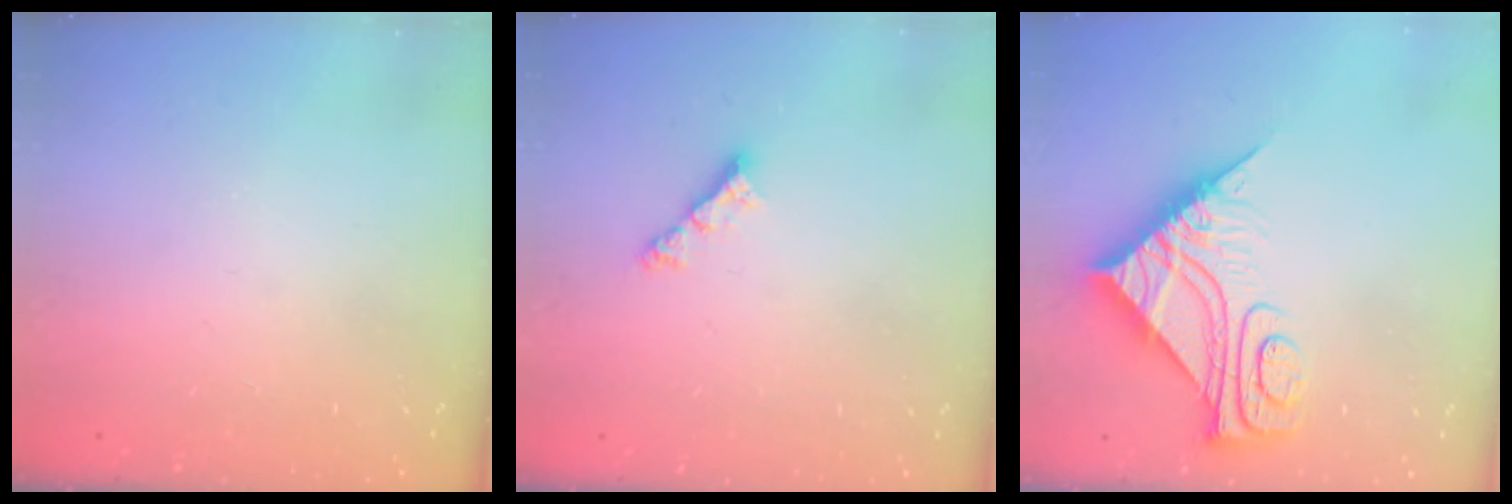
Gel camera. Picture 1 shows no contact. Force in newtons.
{"total": 4.2, "press": 4.2, "slide": 0.2}
{"total": 11.6, "press": 11.5, "slide": 1.1}